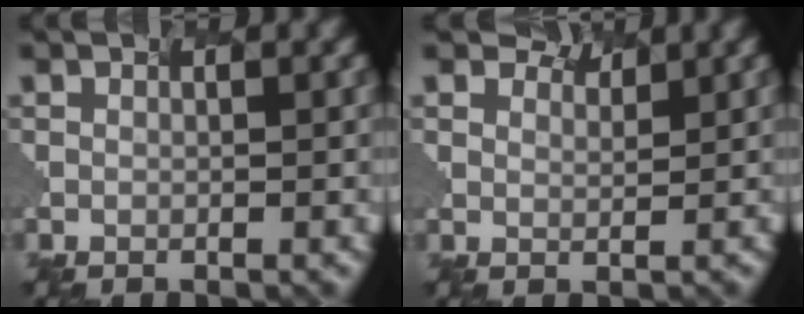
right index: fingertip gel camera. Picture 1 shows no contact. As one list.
[{"total": 2.6, "force": [2.4, 0.7, 0.1], "torque": [-0.011, -0.002, 0.040]}]